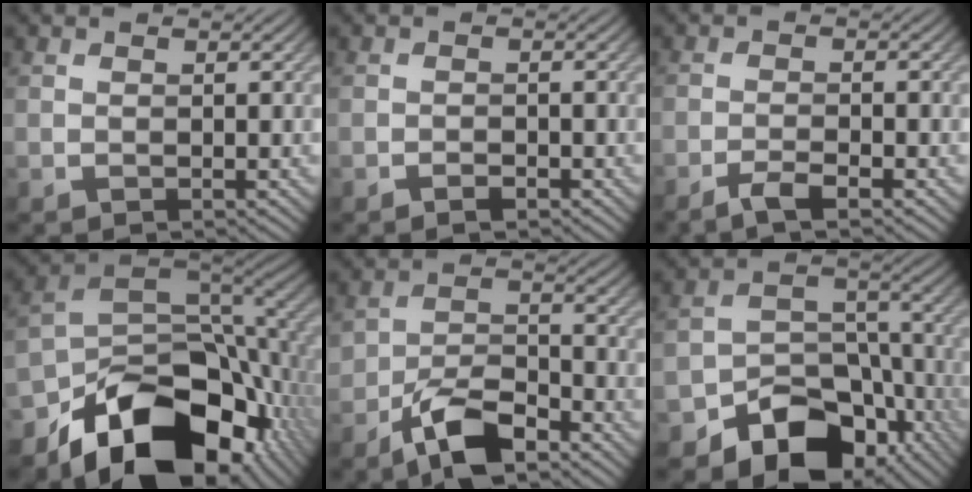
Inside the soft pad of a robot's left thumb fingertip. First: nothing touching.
{"total": 0.7, "force": [-0.6, 0.4, 0.2], "torque": [0.002, 0.002, -0.010]}
{"total": 2.9, "force": [-2.2, 0.3, 2.0], "torque": [-0.037, 0.003, -0.047]}
{"total": 17.1, "force": [-9.3, 9.8, 10.5], "torque": [-0.190, -0.040, -0.138]}
{"total": 7.1, "force": [-4.7, 3.2, 4.3], "torque": [-0.073, 0.008, -0.094]}
{"total": 11.9, "force": [-7.2, 7.7, 5.4], "torque": [-0.076, -0.009, -0.128]}